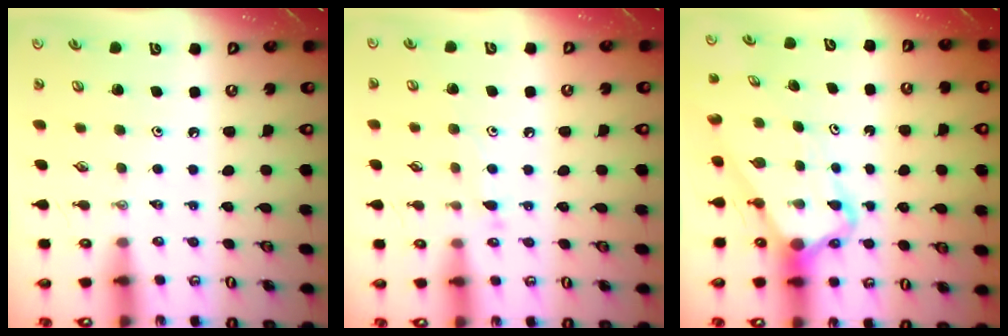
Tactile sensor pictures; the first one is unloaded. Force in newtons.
{"total": 6.6, "press": 6.6, "slide": 0.5}
{"total": 5.3, "press": 5.2, "slide": 0.5}